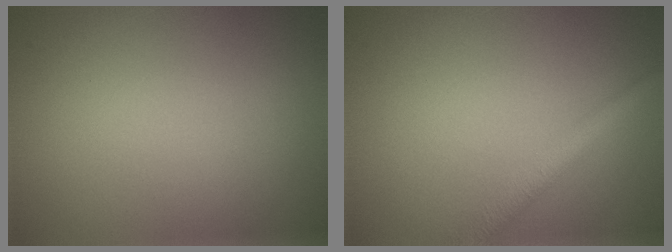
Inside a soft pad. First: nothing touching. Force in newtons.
{"total": 2.8, "press": 2.8, "slide": 0.2}